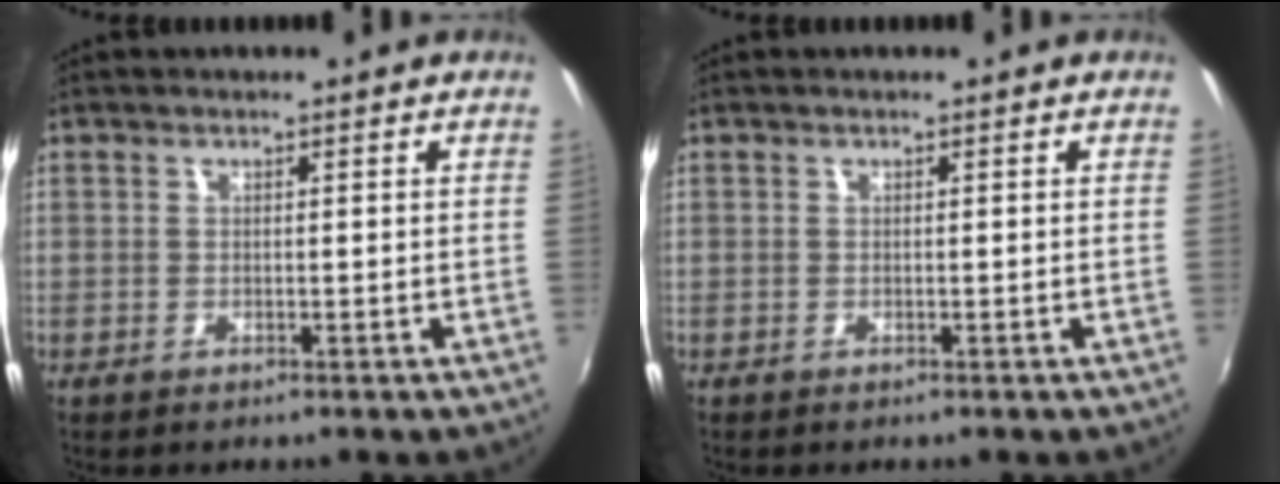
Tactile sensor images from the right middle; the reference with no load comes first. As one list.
[{"total": 0.0}]